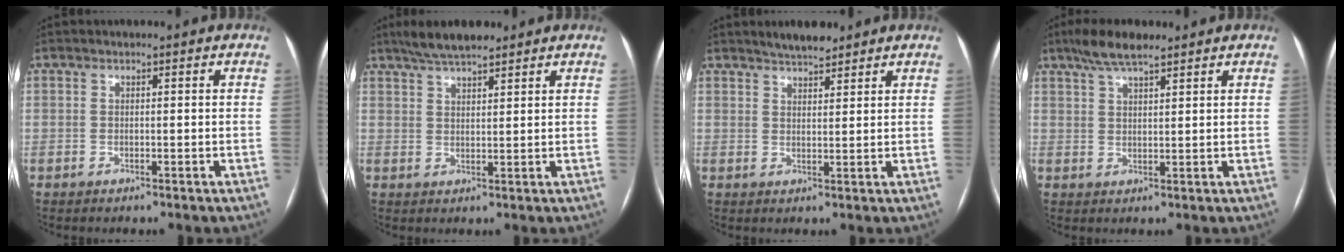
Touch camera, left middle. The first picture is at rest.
{"total": 6.6, "force": [5.4, 1.4, 3.5], "torque": [-0.065, 0.019, 0.095]}
{"total": 4.2, "force": [3.7, 1.0, 1.7], "torque": [-0.032, 0.007, 0.062]}
{"total": 6.0, "force": [4.6, 1.2, 3.7], "torque": [-0.076, 0.017, 0.083]}